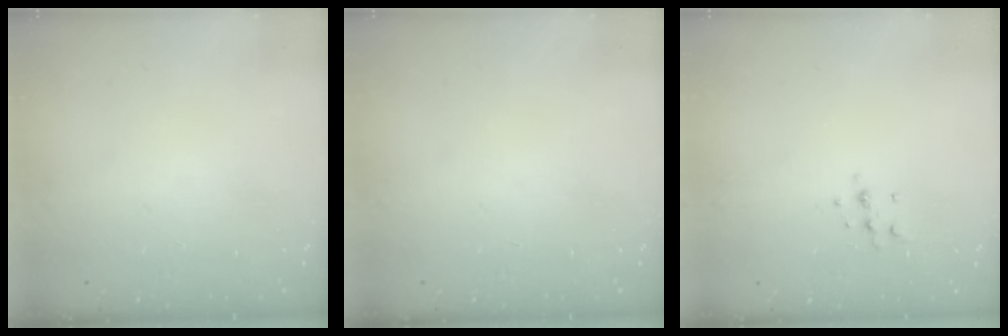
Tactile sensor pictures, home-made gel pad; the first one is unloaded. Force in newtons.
{"total": 0.0}
{"total": 5.3, "press": 5.1, "slide": 1.5}